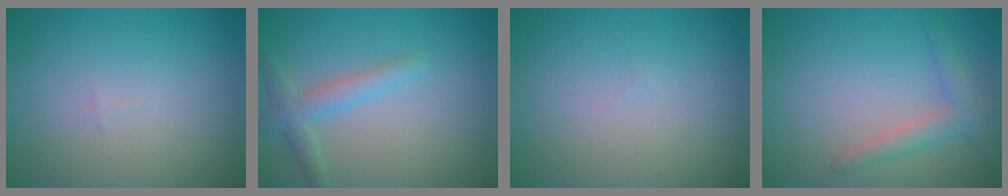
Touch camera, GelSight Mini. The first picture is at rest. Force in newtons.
{"total": 2.5, "press": 2.5, "slide": 0.1}
{"total": 0.0}
{"total": 2.6, "press": 2.6, "slide": 0.0}